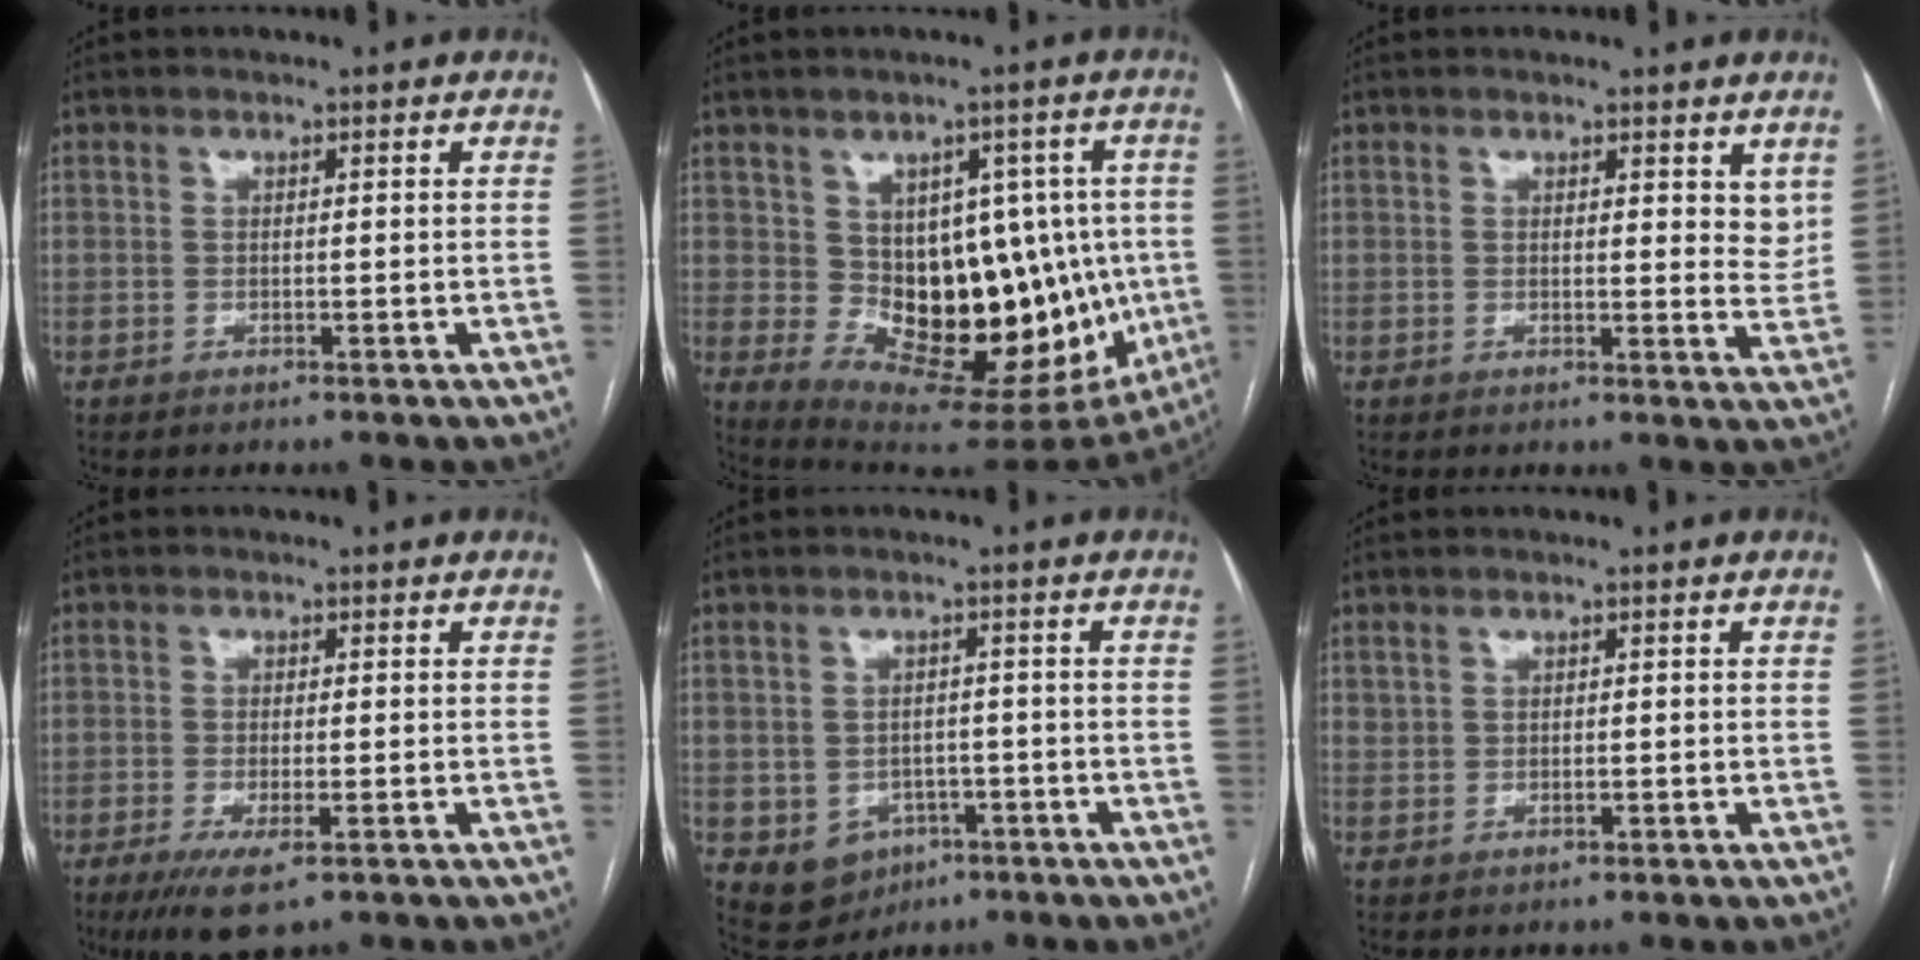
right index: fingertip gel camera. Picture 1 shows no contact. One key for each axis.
{"total": 17.8, "fx": -0.5, "fy": 9.7, "fz": 14.9, "tx": -0.189, "ty": 0.017, "tz": 0.019}
{"total": 3.8, "fx": 2.4, "fy": 1.6, "fz": 2.4, "tx": -0.020, "ty": -0.016, "tz": 0.027}
{"total": 6.0, "fx": -3.4, "fy": 1.5, "fz": 4.7, "tx": -0.081, "ty": -0.014, "tz": -0.052}
{"total": 6.9, "fx": -2.7, "fy": 6.0, "fz": 2.3, "tx": -0.037, "ty": 0.012, "tz": -0.024}
{"total": 0.7, "fx": 0.2, "fy": 0.5, "fz": 0.4, "tx": -0.011, "ty": -0.001, "tz": 0.008}